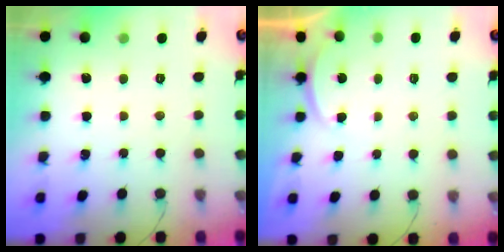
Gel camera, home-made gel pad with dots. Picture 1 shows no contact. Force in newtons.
{"total": 2.8, "press": 2.7, "slide": 0.6}